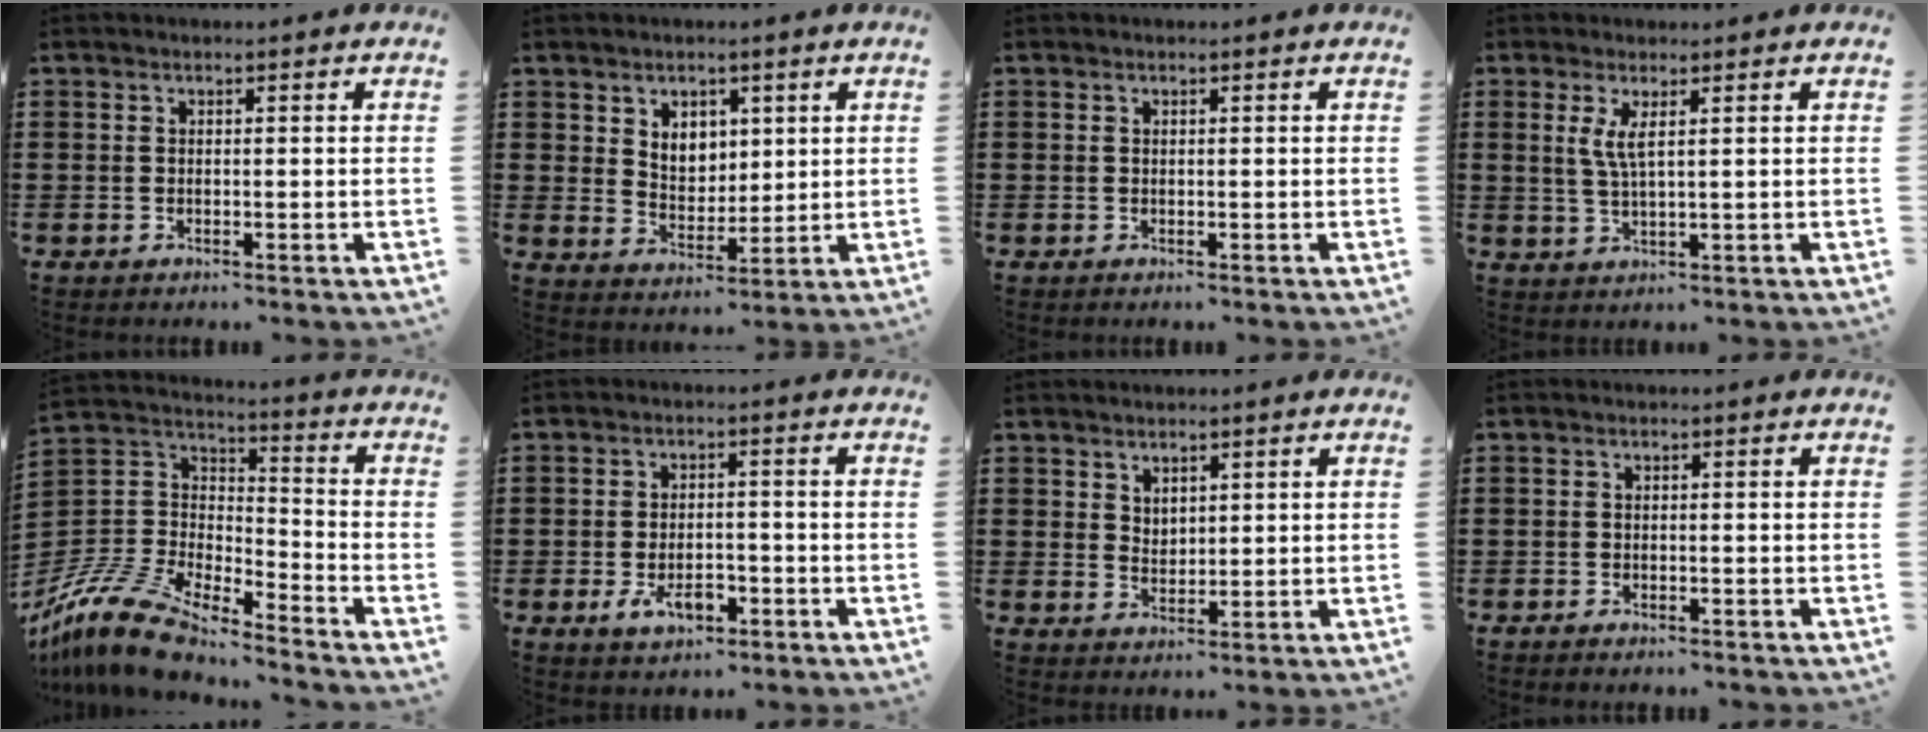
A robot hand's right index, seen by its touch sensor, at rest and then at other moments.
{"total": 4.6, "force": [2.6, 3.6, 1.3], "torque": [-0.034, 0.004, 0.046]}
{"total": 0.0}
{"total": 3.5, "force": [1.3, 0.5, 3.2], "torque": [-0.069, -0.001, 0.021]}
{"total": 12.3, "force": [-11.1, 2.8, 4.5], "torque": [-0.122, 0.012, -0.230]}
{"total": 4.4, "force": [-2.0, 2.3, 3.1], "torque": [-0.051, 0.000, -0.038]}
{"total": 2.4, "force": [2.0, 1.4, 0.2], "torque": [-0.009, 0.005, 0.040]}
{"total": 0.9, "force": [-0.8, 0.2, 0.1], "torque": [-0.004, 0.001, -0.017]}